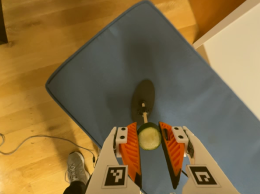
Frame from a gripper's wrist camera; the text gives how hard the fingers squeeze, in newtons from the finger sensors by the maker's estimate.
{"total": 9.6, "left": 9.5, "right": 9.6}